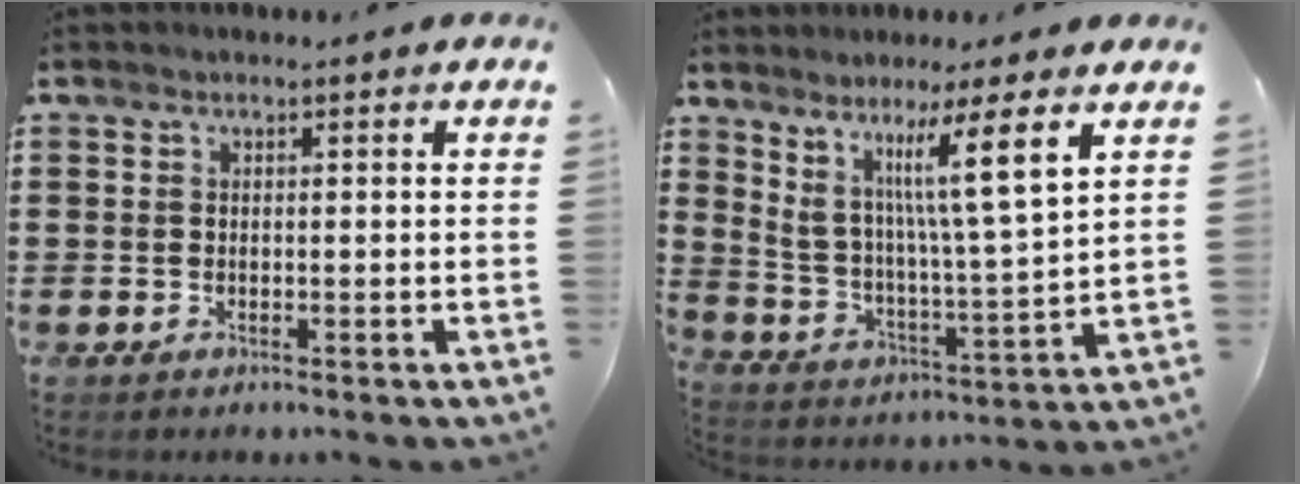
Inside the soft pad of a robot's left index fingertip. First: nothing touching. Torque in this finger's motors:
{"motor_torque": [1.44, -0.70, 0.41, 0.21]}